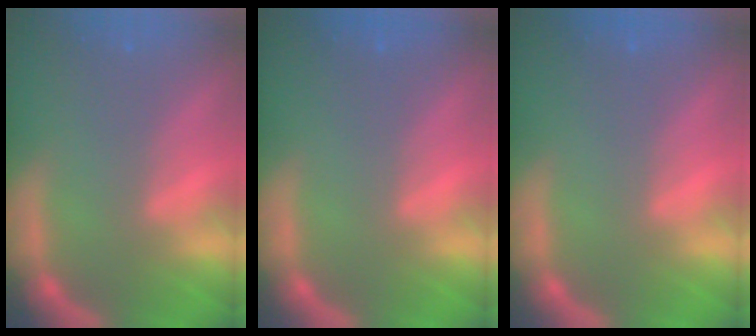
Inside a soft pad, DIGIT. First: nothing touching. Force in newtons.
{"total": 0.0}
{"total": 0.0}